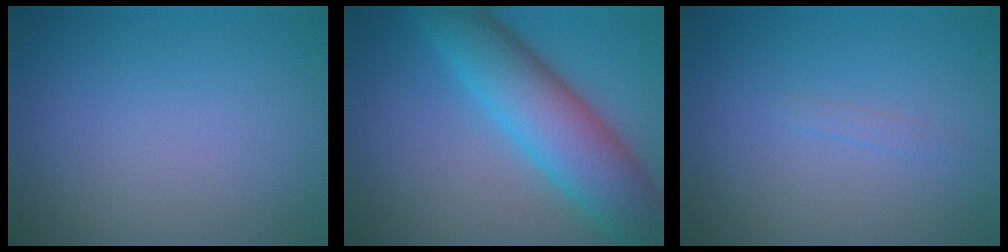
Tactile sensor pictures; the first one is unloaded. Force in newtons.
{"total": 8.8, "press": 8.8, "slide": 0.0}
{"total": 0.6, "press": 0.6, "slide": 0.1}